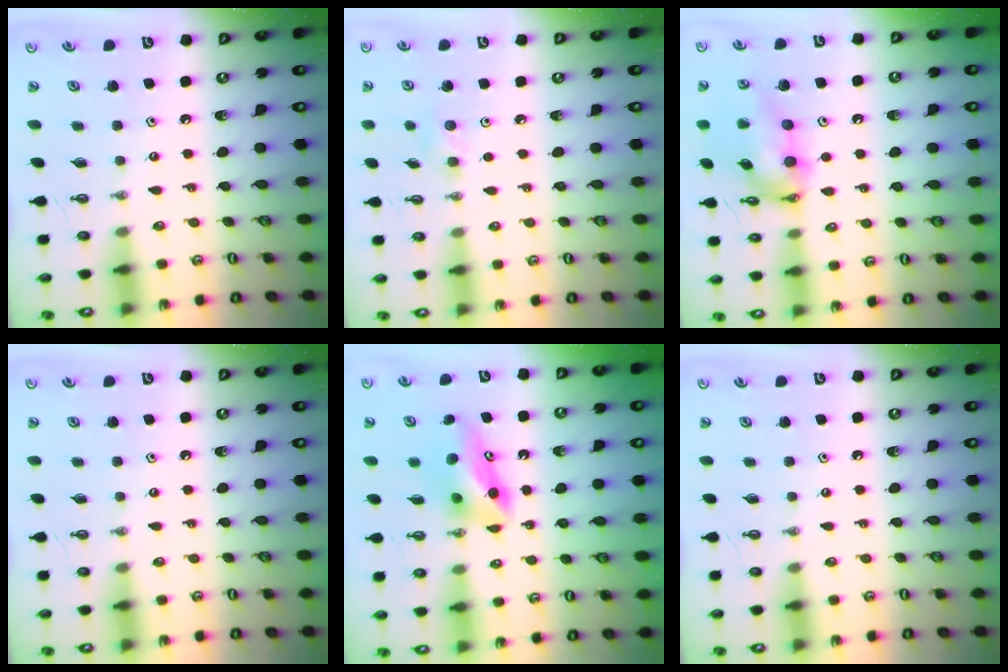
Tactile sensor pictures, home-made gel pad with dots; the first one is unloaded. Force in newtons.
{"total": 7.6, "press": 6.5, "slide": 4.1}
{"total": 15.5, "press": 15.4, "slide": 1.7}
{"total": 0.0}
{"total": 8.1, "press": 7.9, "slide": 1.9}
{"total": 0.0}